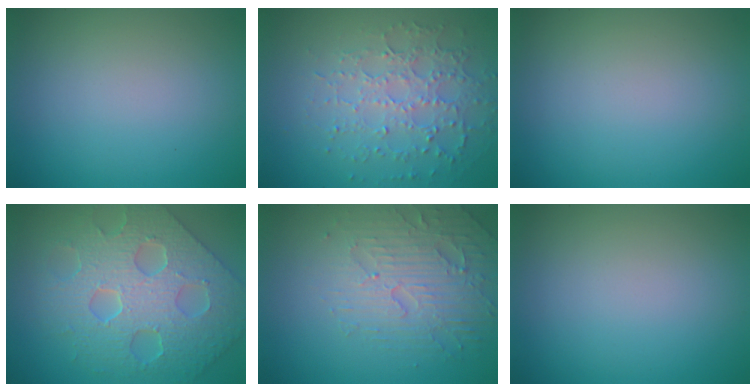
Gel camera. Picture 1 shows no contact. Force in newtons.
{"total": 4.8, "press": 3.5, "slide": 3.4}
{"total": 0.0}
{"total": 7.2, "press": 6.3, "slide": 3.5}
{"total": 4.5, "press": 3.6, "slide": 2.7}
{"total": 0.0}